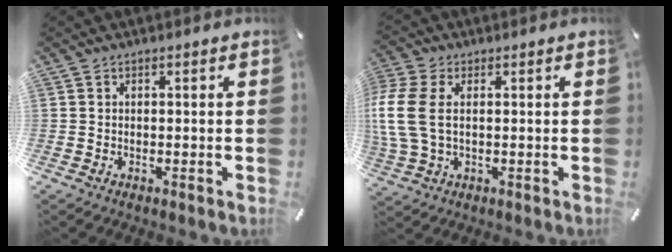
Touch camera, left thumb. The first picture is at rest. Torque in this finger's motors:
{"motor_torque": [0.42, 1.40, 1.68, -0.45, 0.96]}